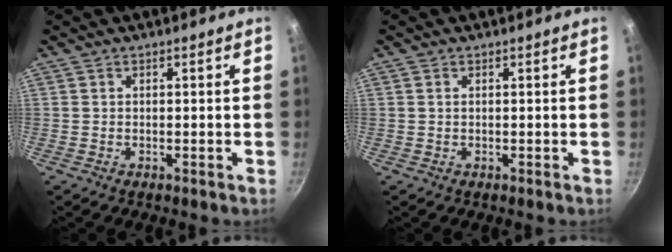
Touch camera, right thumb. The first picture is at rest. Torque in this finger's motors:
{"motor_torque": [-0.30, -0.03, 0.01, 0.52, 0.01]}